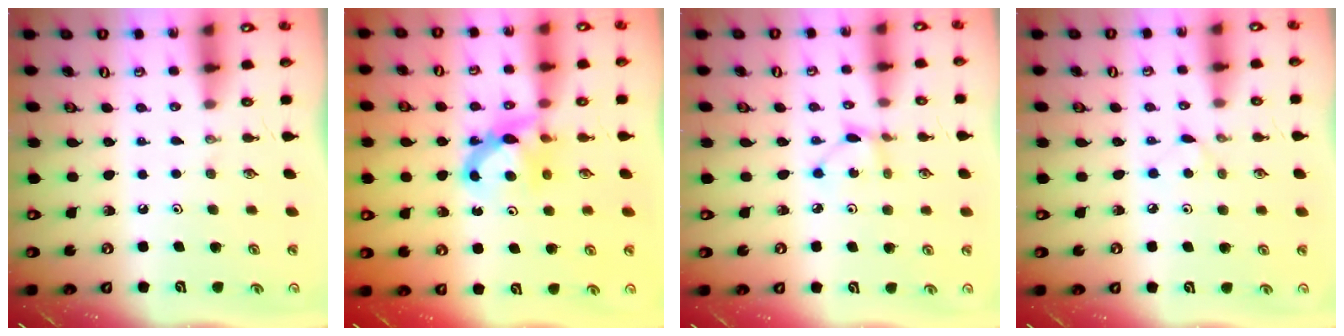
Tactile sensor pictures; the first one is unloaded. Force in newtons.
{"total": 7.2, "press": 7.2, "slide": 0.4}
{"total": 2.4, "press": 2.4, "slide": 0.3}
{"total": 3.6, "press": 3.6, "slide": 0.5}